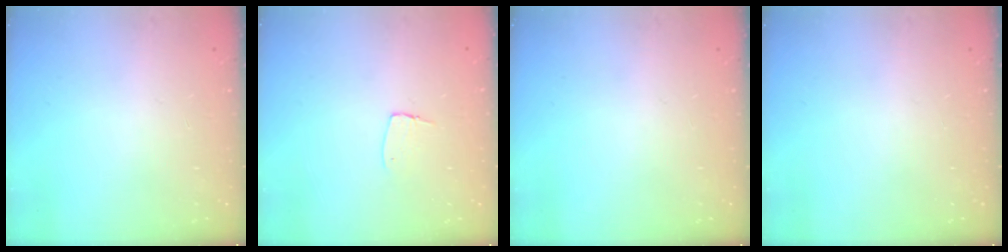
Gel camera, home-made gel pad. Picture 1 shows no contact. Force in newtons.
{"total": 5.6, "press": 5.5, "slide": 0.4}
{"total": 0.0}
{"total": 0.0}